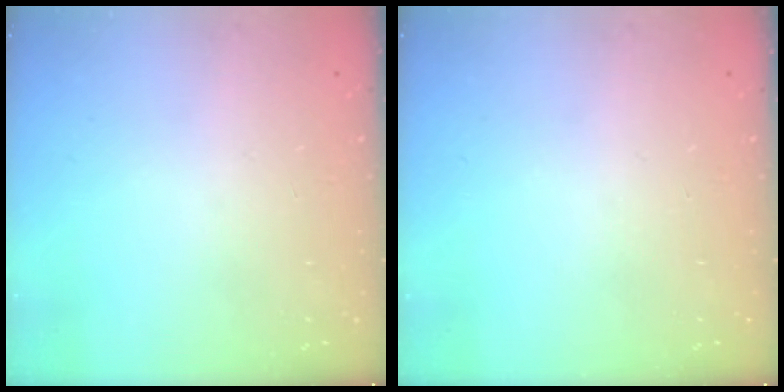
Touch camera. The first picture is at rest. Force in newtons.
{"total": 0.0}